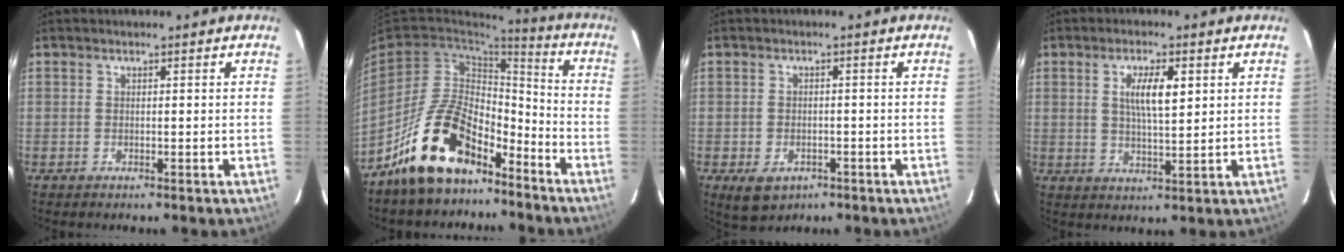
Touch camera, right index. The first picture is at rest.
{"total": 16.5, "force": [-11.5, 7.8, 8.9], "torque": [-0.179, 0.026, -0.192]}
{"total": 5.6, "force": [-2.9, 3.9, 2.9], "torque": [-0.063, -0.010, -0.038]}
{"total": 6.4, "force": [2.0, 1.8, 5.8], "torque": [-0.105, 0.002, 0.037]}